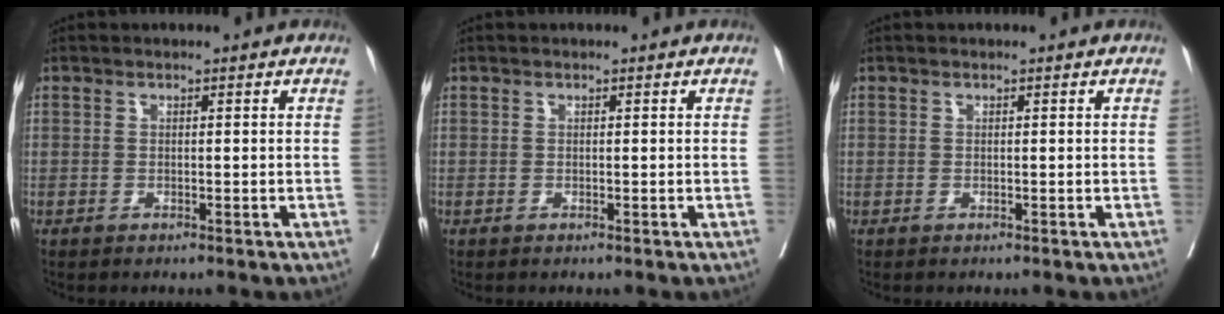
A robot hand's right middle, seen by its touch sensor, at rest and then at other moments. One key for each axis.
{"total": 0.0}
{"total": 0.0}